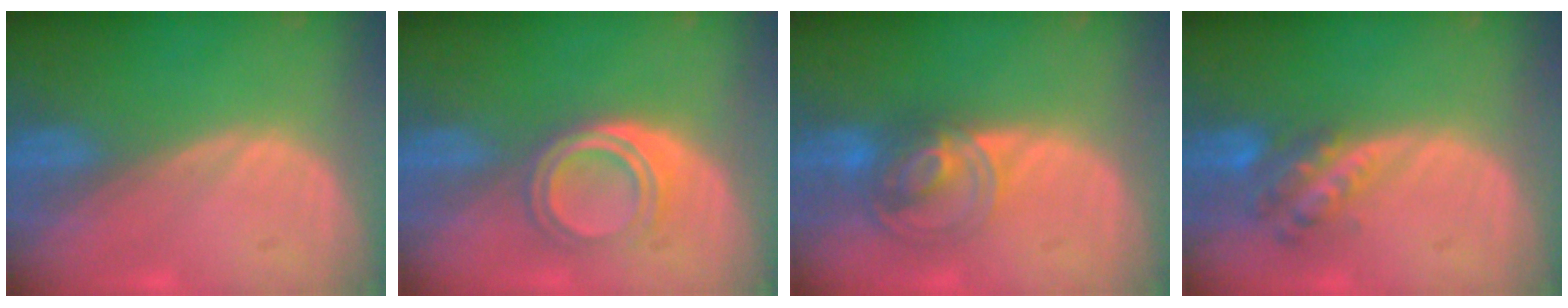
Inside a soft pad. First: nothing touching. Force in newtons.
{"total": 5.3, "press": 4.5, "slide": 2.8}
{"total": 7.4, "press": 6.2, "slide": 4.2}
{"total": 5.8, "press": 5.0, "slide": 2.8}